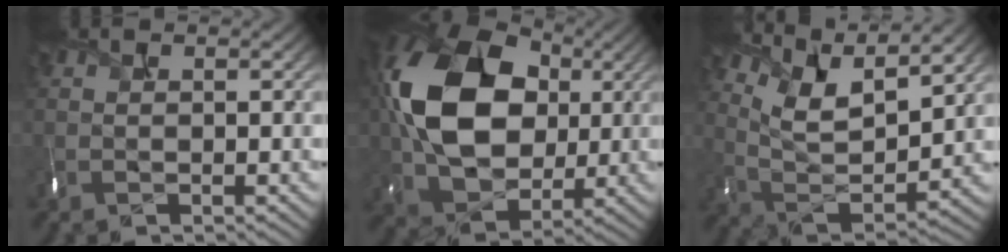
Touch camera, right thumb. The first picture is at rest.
{"total": 15.6, "force": [2.1, 11.6, 10.2], "torque": [-0.227, 0.009, 0.033]}
{"total": 12.4, "force": [9.4, 3.9, 7.1], "torque": [-0.177, -0.015, 0.156]}